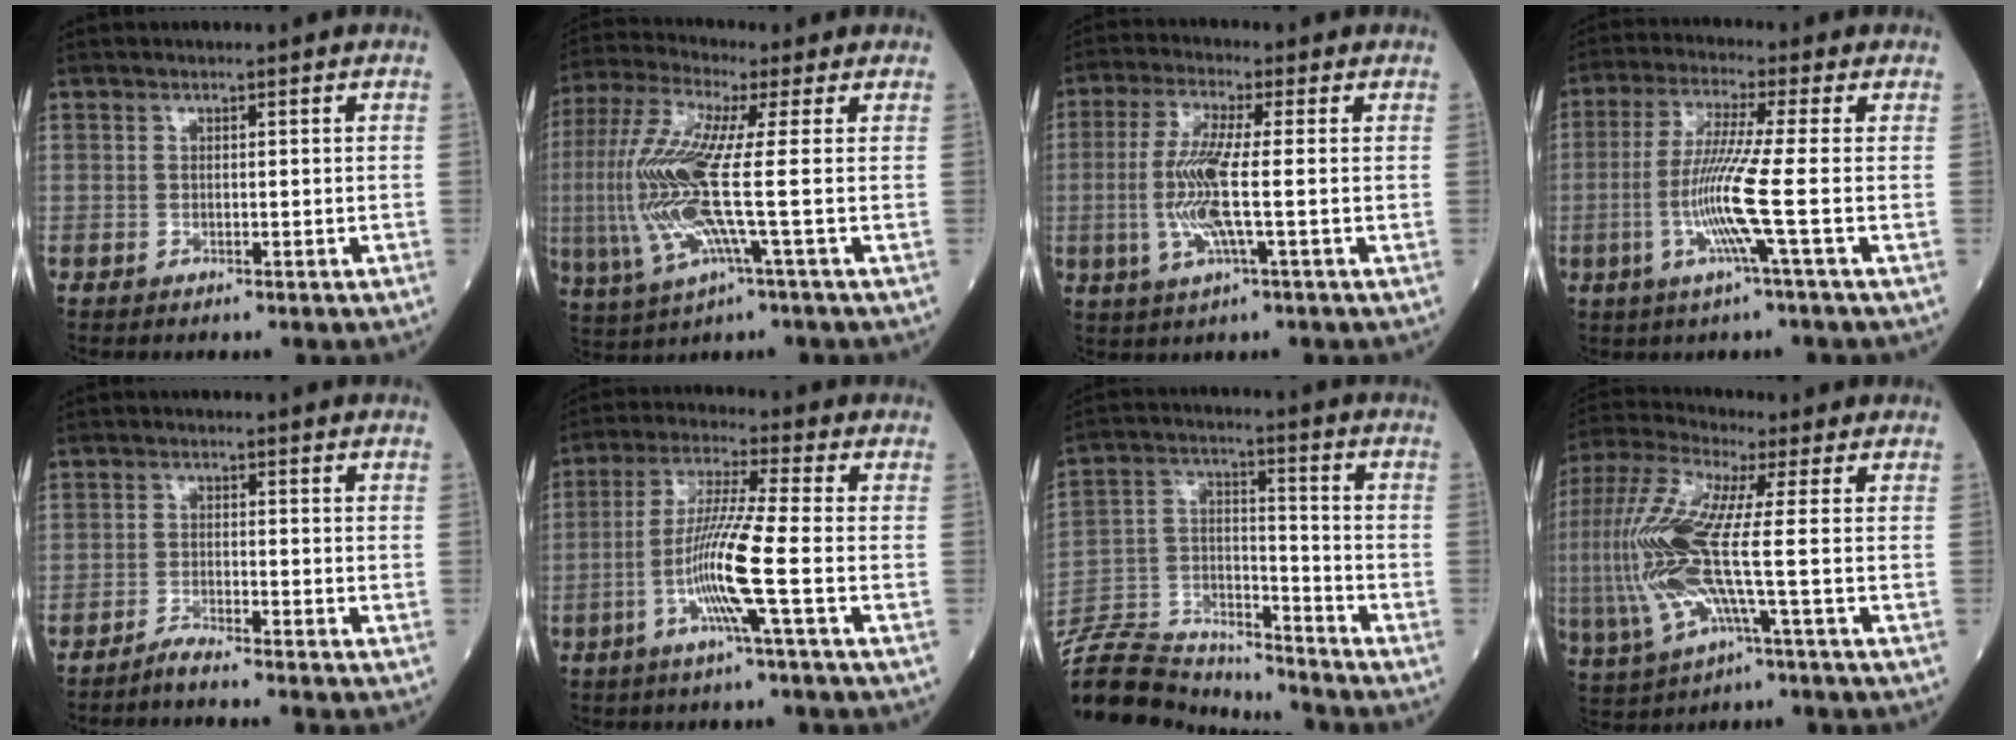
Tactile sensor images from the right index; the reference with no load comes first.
{"total": 15.2, "force": [-0.8, 0.9, 15.1], "torque": [-0.347, 0.001, -0.022]}
{"total": 8.6, "force": [-1.0, 0.6, 8.6], "torque": [-0.188, -0.003, -0.025]}
{"total": 9.1, "force": [-2.1, -1.6, 8.7], "torque": [-0.181, -0.014, -0.046]}
{"total": 2.6, "force": [-2.4, -0.9, 0.5], "torque": [-0.014, -0.006, -0.050]}
{"total": 10.1, "force": [-2.9, -1.2, 9.6], "torque": [-0.189, -0.009, -0.061]}
{"total": 17.6, "force": [-17.0, 3.2, 3.0], "torque": [-0.075, 0.027, -0.289]}
{"total": 15.5, "force": [-0.8, 1.8, 15.4], "torque": [-0.357, 0.006, -0.021]}